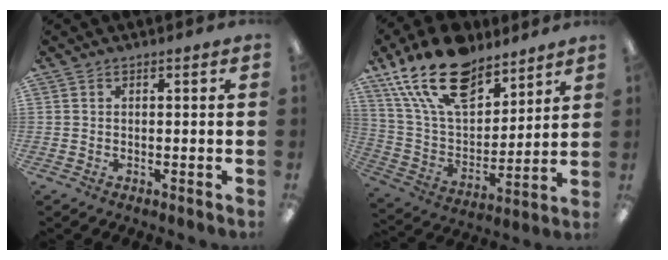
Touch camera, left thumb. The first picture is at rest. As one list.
[{"total": 21.3, "force": [14.4, 10.9, 11.3], "torque": [-0.219, -0.073, 0.260]}]